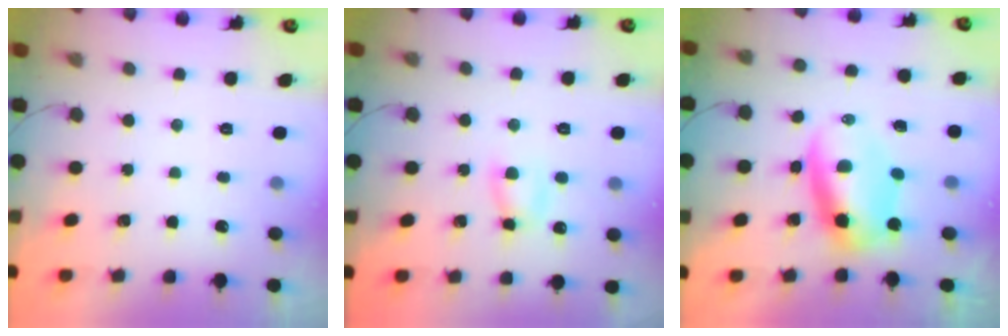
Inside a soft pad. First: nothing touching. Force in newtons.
{"total": 5.1, "press": 5.0, "slide": 0.7}
{"total": 7.6, "press": 7.3, "slide": 2.1}